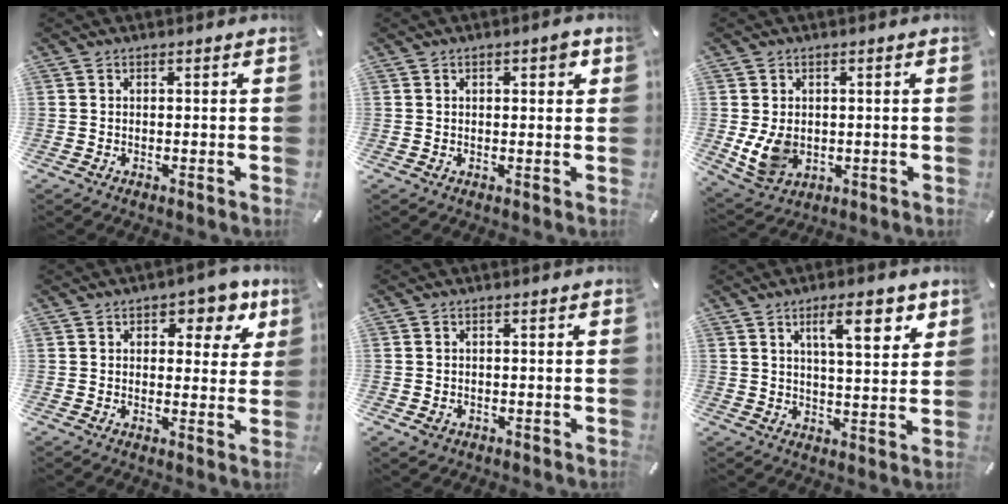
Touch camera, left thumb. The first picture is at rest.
{"total": 2.9, "force": [0.9, 1.3, 2.5], "torque": [-0.035, 0.002, 0.010]}
{"total": 7.2, "force": [-0.1, 6.1, 3.8], "torque": [-0.093, -0.004, -0.002]}
{"total": 7.8, "force": [4.3, 4.4, 4.8], "torque": [-0.043, -0.023, 0.065]}
{"total": 1.4, "force": [-0.6, 1.2, 0.3], "torque": [-0.005, 0.003, -0.013]}
{"total": 10.7, "force": [5.4, 3.4, 8.6], "torque": [-0.121, -0.019, 0.082]}